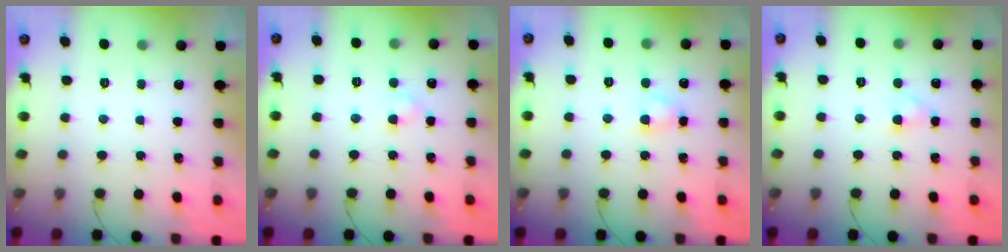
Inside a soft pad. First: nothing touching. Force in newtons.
{"total": 2.3, "press": 2.1, "slide": 1.0}
{"total": 3.4, "press": 3.1, "slide": 1.3}
{"total": 2.3, "press": 2.0, "slide": 1.0}